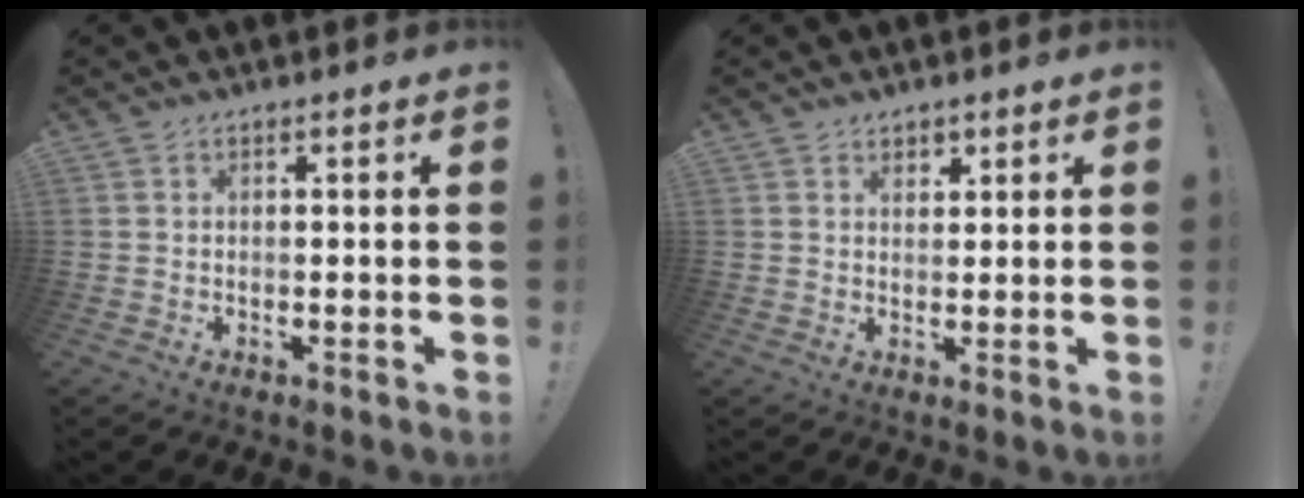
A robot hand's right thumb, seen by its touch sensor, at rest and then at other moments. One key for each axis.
{"total": 2.2, "fx": 1.4, "fy": 1.7, "fz": 0.3, "tx": 0.008, "ty": -0.009, "tz": 0.025}